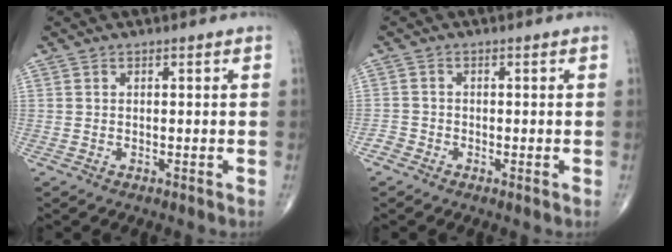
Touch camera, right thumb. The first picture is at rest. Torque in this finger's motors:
{"motor_torque": [0.20, 0.00, -0.09, -0.23, 0.00]}